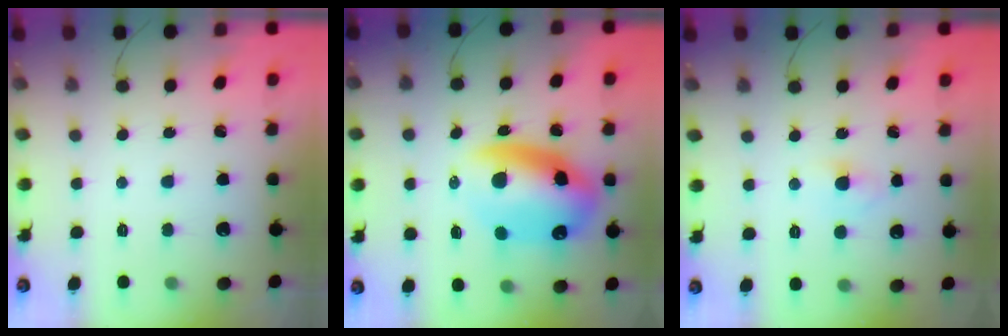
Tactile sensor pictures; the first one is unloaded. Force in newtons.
{"total": 16.0, "press": 15.5, "slide": 3.9}
{"total": 2.9, "press": 2.6, "slide": 1.2}